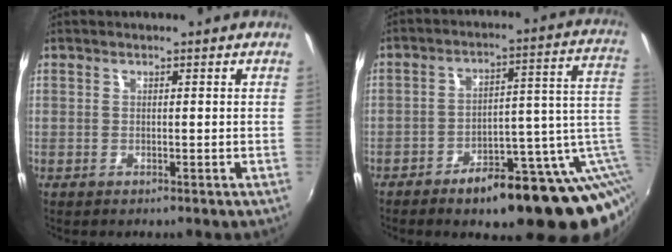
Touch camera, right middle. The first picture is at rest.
{"total": 19.0, "force": [-9.1, 5.9, 15.6], "torque": [-0.183, 0.003, -0.119]}